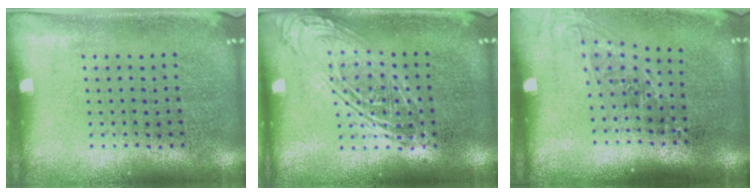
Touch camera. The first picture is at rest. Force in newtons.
{"total": 2.4, "press": 2.4, "slide": 0.2}
{"total": 1.4, "press": 1.1, "slide": 0.9}